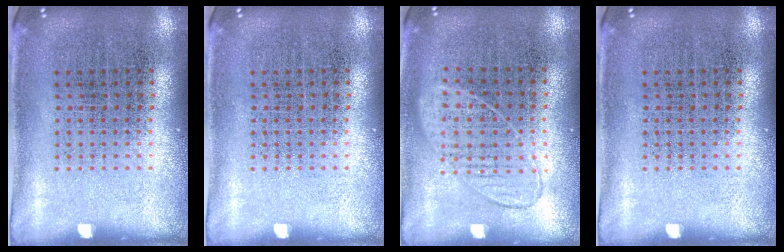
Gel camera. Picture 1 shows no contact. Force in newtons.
{"total": 0.0}
{"total": 0.9, "press": 0.8, "slide": 0.3}
{"total": 0.0}